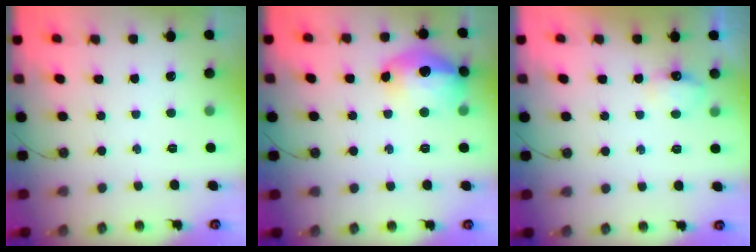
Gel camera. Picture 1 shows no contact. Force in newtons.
{"total": 16.8, "press": 16.8, "slide": 0.8}
{"total": 7.2, "press": 7.2, "slide": 0.9}